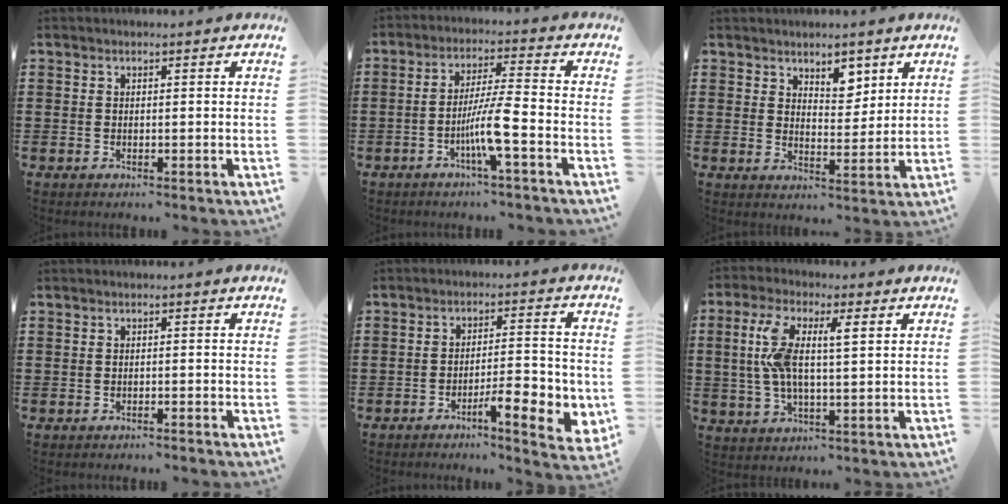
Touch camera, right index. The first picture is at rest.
{"total": 7.4, "force": [-3.1, 0.1, 6.7], "torque": [-0.133, -0.009, -0.063]}
{"total": 4.6, "force": [3.6, 2.3, 1.7], "torque": [-0.029, -0.002, 0.064]}
{"total": 0.7, "force": [-0.6, -0.1, 0.2], "torque": [-0.006, -0.003, -0.012]}
{"total": 7.5, "force": [-3.5, 1.8, 6.4], "torque": [-0.092, 0.000, -0.058]}
{"total": 8.4, "force": [1.8, 2.8, 7.7], "torque": [-0.169, 0.006, 0.025]}